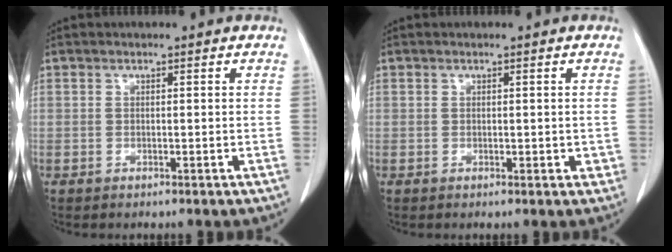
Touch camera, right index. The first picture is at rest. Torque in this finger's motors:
{"motor_torque": [0.23, 0.26, 0.17, 0.10]}